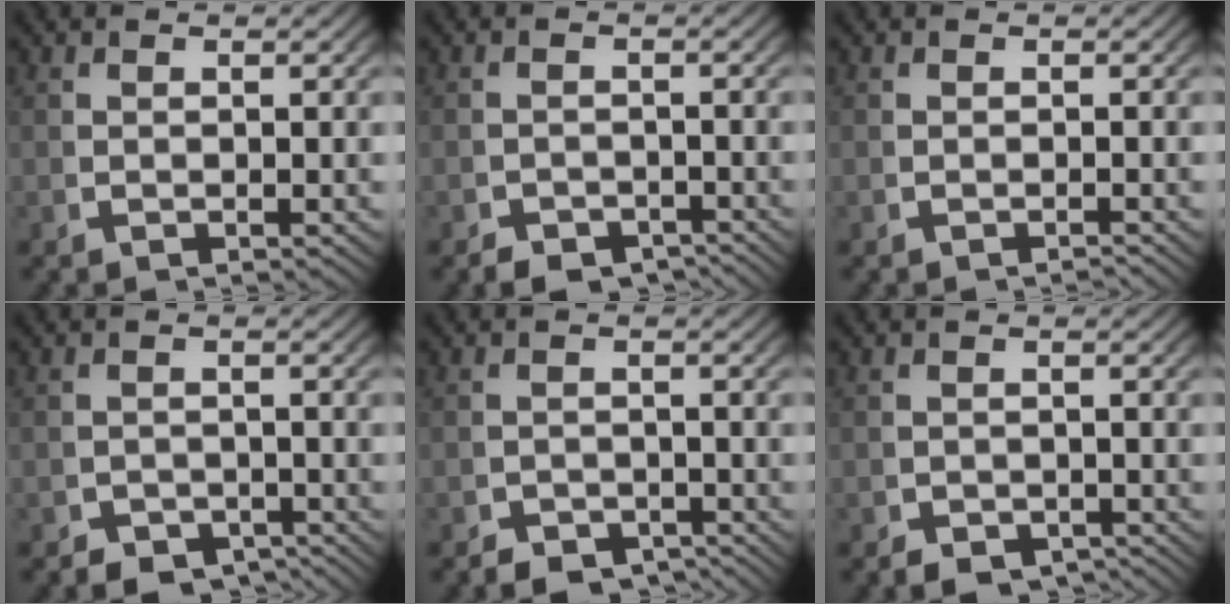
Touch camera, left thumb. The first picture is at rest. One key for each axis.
{"total": 3.2, "fx": -2.9, "fy": 1.2, "fz": 0.8, "tx": 0.001, "ty": -0.016, "tz": -0.047}
{"total": 0.8, "fx": -0.8, "fy": 0.1, "fz": 0.1, "tx": -0.001, "ty": 0.001, "tz": -0.014}
{"total": 4.1, "fx": -3.5, "fy": 1.9, "fz": 1.1, "tx": -0.006, "ty": -0.025, "tz": -0.051}
{"total": 3.8, "fx": -3.3, "fy": 1.5, "fz": 1.0, "tx": -0.002, "ty": -0.021, "tz": -0.052}
{"total": 2.7, "fx": -2.4, "fy": 1.0, "fz": 0.7, "tx": -0.001, "ty": -0.013, "tz": -0.037}